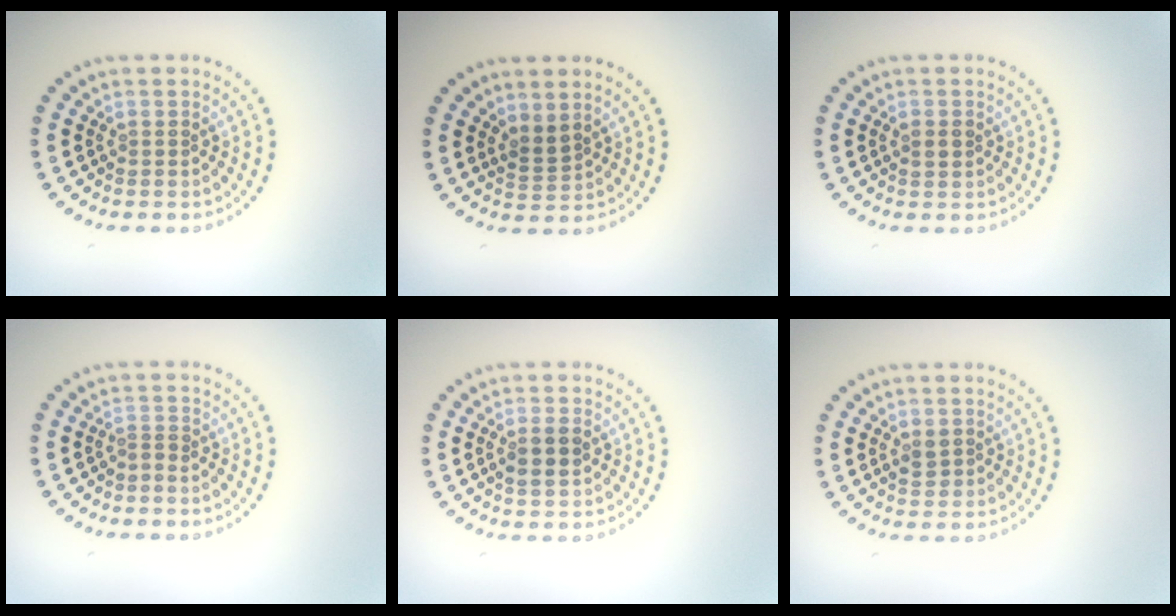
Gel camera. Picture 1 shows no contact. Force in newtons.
{"total": 1.7, "press": 1.2, "slide": 1.2}
{"total": 1.1, "press": 1.1, "slide": 0.1}
{"total": 0.8, "press": 0.2, "slide": 0.7}
{"total": 2.2, "press": 2.2, "slide": 0.4}
{"total": 1.5, "press": 1.5, "slide": 0.3}